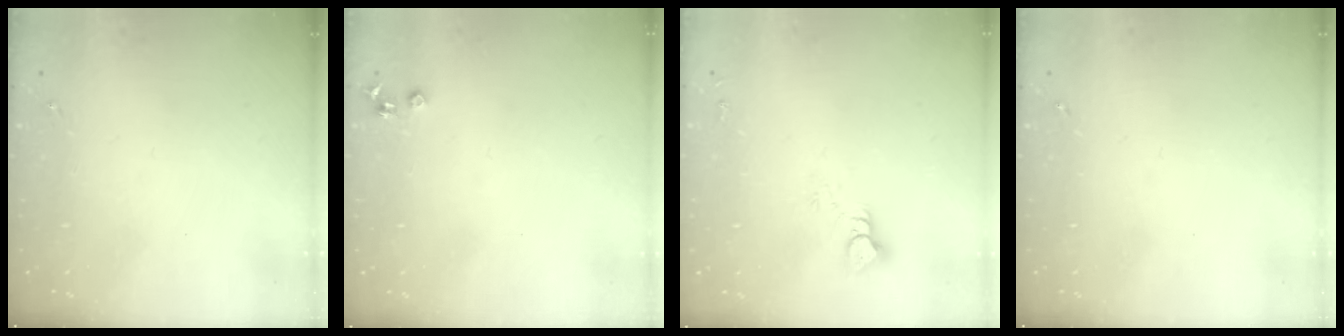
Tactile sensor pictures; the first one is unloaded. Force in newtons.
{"total": 3.6, "press": 3.5, "slide": 0.5}
{"total": 5.1, "press": 5.1, "slide": 0.3}
{"total": 0.0}